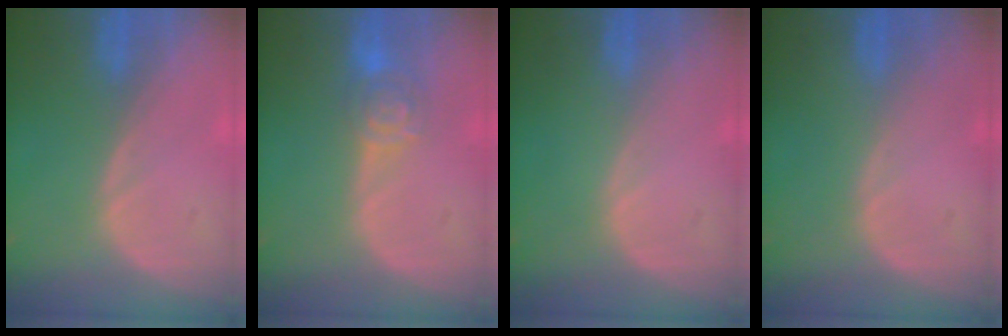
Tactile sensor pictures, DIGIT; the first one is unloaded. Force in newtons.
{"total": 4.6, "press": 4.2, "slide": 1.9}
{"total": 0.0}
{"total": 0.0}